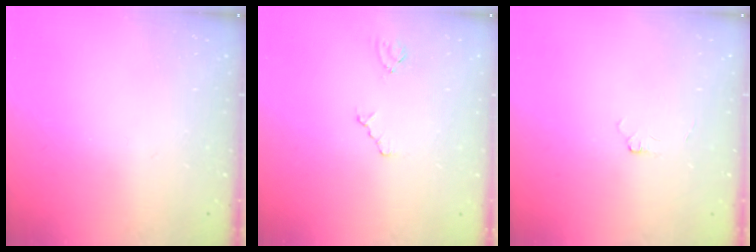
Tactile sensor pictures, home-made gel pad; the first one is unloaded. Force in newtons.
{"total": 2.2, "press": 2.2, "slide": 0.4}
{"total": 2.2, "press": 2.1, "slide": 0.3}